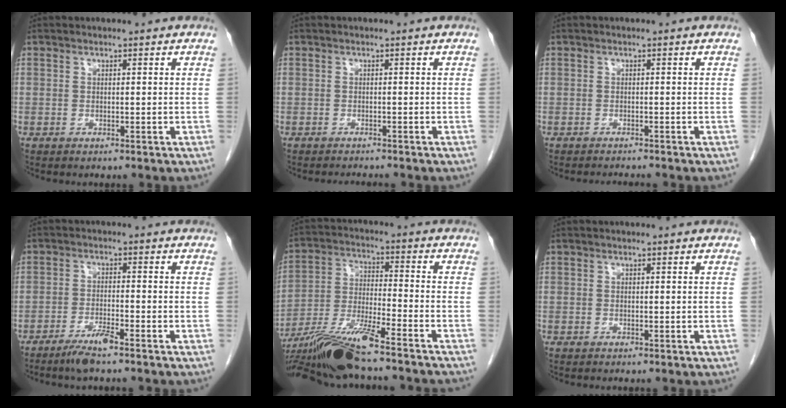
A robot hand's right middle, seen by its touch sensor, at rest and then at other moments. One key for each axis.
{"total": 1.9, "fx": -1.8, "fy": -0.3, "fz": 0.3, "tx": -0.007, "ty": -0.008, "tz": -0.023}
{"total": 1.7, "fx": -1.7, "fy": -0.5, "fz": 0.2, "tx": -0.007, "ty": -0.008, "tz": -0.022}
{"total": 4.0, "fx": -3.1, "fy": -0.1, "fz": 2.5, "tx": -0.052, "ty": -0.008, "tz": -0.062}
{"total": 14.7, "fx": -12.2, "fy": -0.4, "fz": 8.2, "tx": -0.164, "ty": -0.021, "tz": -0.217}
{"total": 0.0}